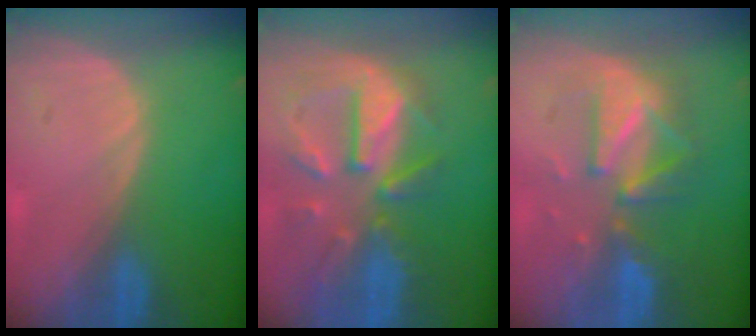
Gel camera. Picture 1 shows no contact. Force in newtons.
{"total": 10.8, "press": 9.6, "slide": 4.9}
{"total": 7.9, "press": 7.9, "slide": 0.6}